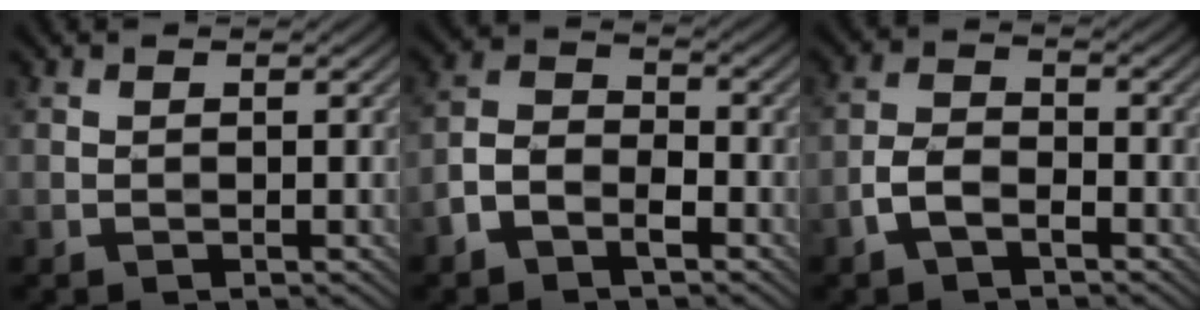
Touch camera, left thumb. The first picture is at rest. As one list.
[{"total": 5.1, "force": [-3.0, 2.8, 3.0], "torque": [-0.056, 0.003, -0.071]}, {"total": 3.8, "force": [-2.2, 1.8, 2.5], "torque": [-0.050, 0.005, -0.052]}]